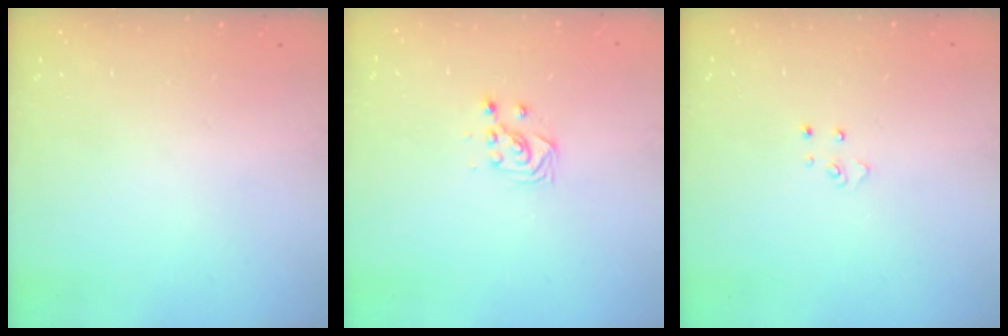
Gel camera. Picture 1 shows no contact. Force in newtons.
{"total": 2.7, "press": 2.7, "slide": 0.3}
{"total": 3.8, "press": 3.8, "slide": 0.4}